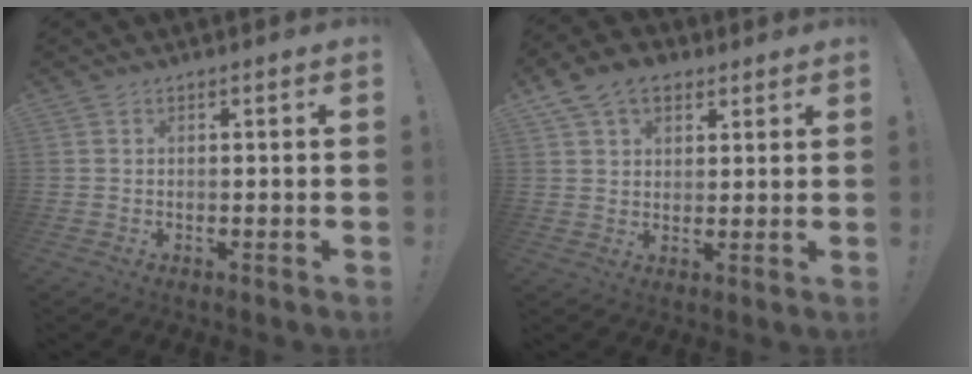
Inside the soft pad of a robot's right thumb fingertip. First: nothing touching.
{"total": 9.8, "force": [5.4, 6.8, 4.7], "torque": [-0.080, -0.013, 0.104]}